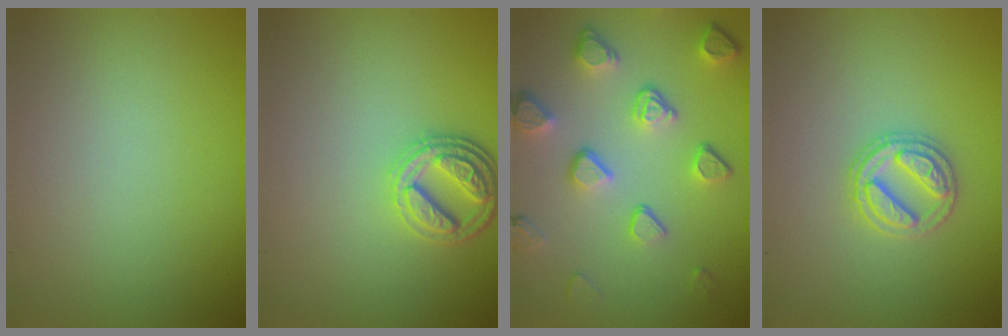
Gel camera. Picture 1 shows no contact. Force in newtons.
{"total": 3.9, "press": 3.1, "slide": 2.4}
{"total": 5.1, "press": 3.8, "slide": 3.4}
{"total": 2.7, "press": 2.7, "slide": 0.3}